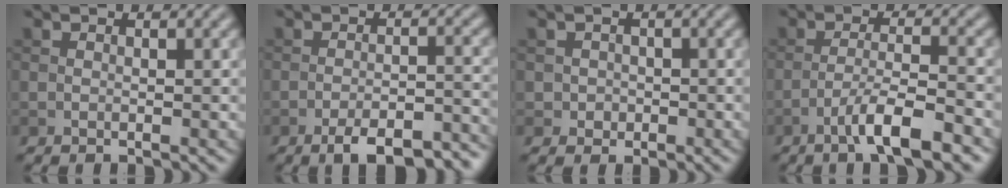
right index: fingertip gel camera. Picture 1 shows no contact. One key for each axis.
{"total": 6.8, "fx": -5.1, "fy": 2.0, "fz": 4.1, "tx": -0.063, "ty": -0.002, "tz": -0.071}
{"total": 1.4, "fx": -0.3, "fy": 1.4, "fz": 0.1, "tx": 0.012, "ty": -0.002, "tz": -0.006}
{"total": 5.6, "fx": -3.5, "fy": 0.8, "fz": 4.3, "tx": -0.072, "ty": 0.006, "tz": -0.062}